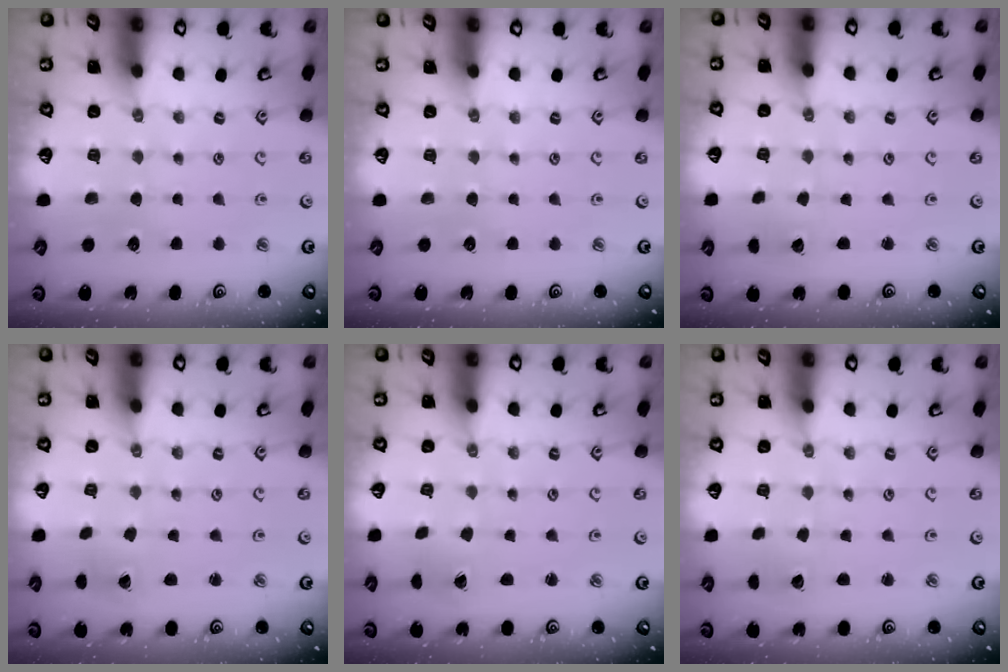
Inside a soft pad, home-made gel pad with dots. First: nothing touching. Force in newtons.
{"total": 0.0}
{"total": 1.8, "press": 1.8, "slide": 0.1}
{"total": 0.7, "press": 0.7, "slide": 0.1}
{"total": 0.0}
{"total": 1.2, "press": 1.2, "slide": 0.1}